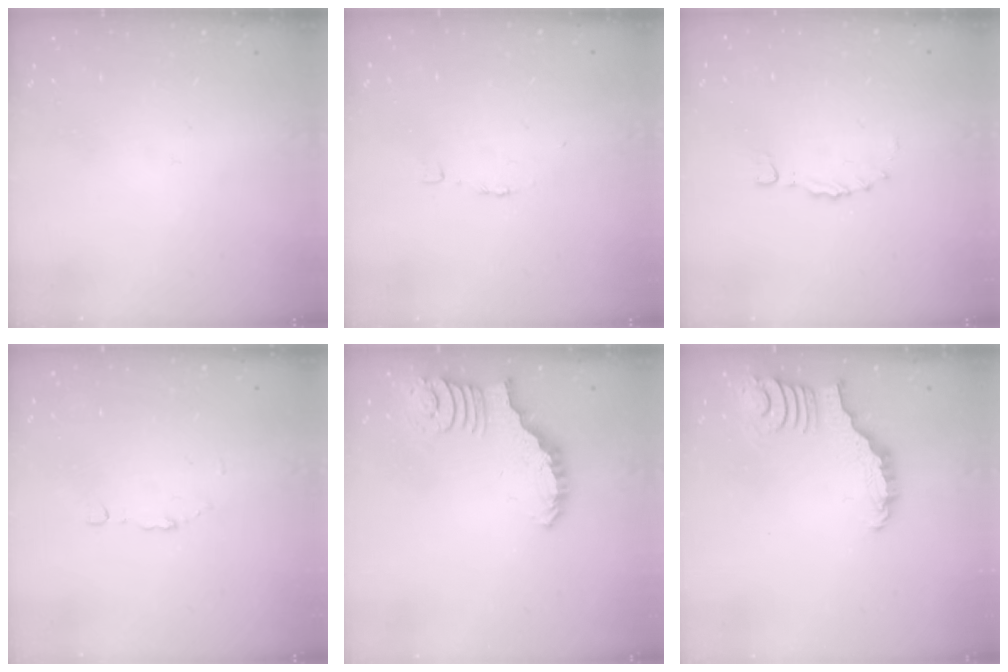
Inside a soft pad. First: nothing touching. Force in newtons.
{"total": 2.7, "press": 2.7, "slide": 0.2}
{"total": 0.0}
{"total": 3.3, "press": 3.2, "slide": 0.8}
{"total": 2.6, "press": 2.6, "slide": 0.5}
{"total": 2.7, "press": 2.7, "slide": 0.4}